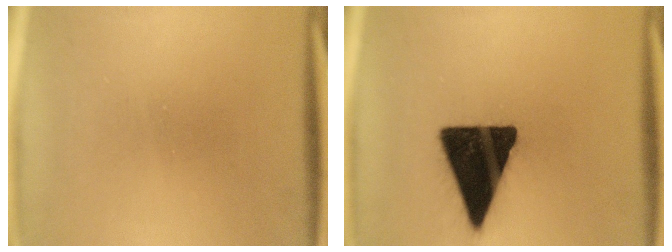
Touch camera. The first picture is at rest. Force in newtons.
{"total": 18.1}